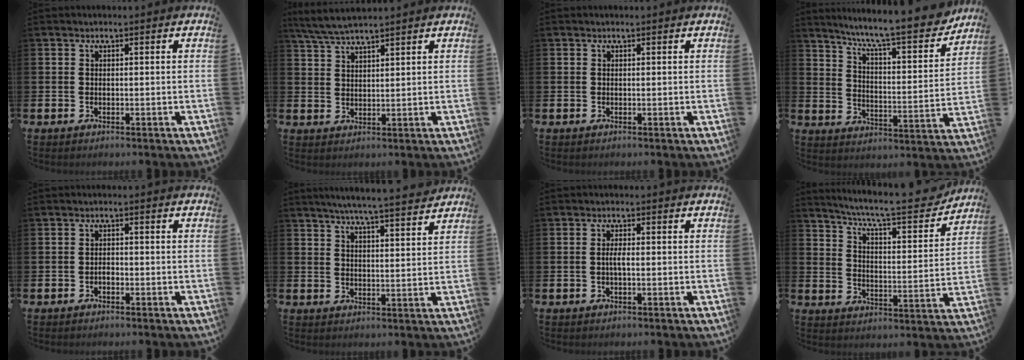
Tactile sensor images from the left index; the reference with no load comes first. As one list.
[{"total": 4.6, "force": [4.3, 0.2, 1.7], "torque": [-0.050, -0.009, 0.079]}, {"total": 0.0}, {"total": 9.9, "force": [8.7, 1.0, 4.7], "torque": [-0.107, -0.062, 0.140]}, {"total": 1.0, "force": [-0.5, 0.6, 0.6], "torque": [-0.007, -0.001, -0.012]}, {"total": 5.8, "force": [5.5, -0.6, 1.7], "torque": [-0.042, -0.033, 0.095]}, {"total": 1.7, "force": [-0.2, 0.5, 1.6], "torque": [-0.040, 0.000, -0.006]}, {"total": 8.5, "force": [7.7, 0.9, 3.5], "torque": [-0.083, -0.056, 0.124]}]